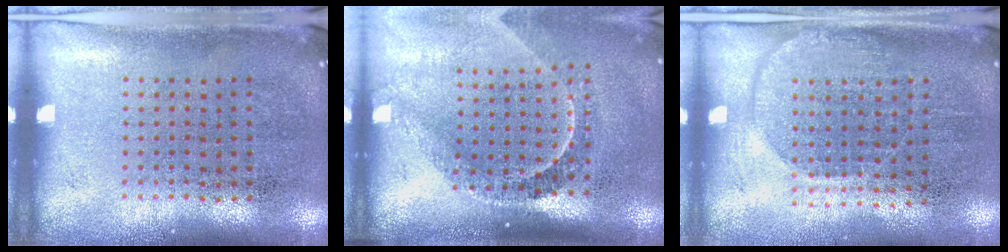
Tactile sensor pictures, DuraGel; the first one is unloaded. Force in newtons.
{"total": 2.2, "press": 1.5, "slide": 1.5}
{"total": 1.4, "press": 1.3, "slide": 0.7}